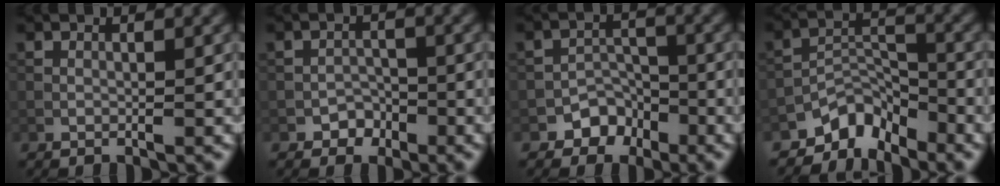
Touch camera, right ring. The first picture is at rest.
{"total": 1.9, "force": [-1.2, 1.4, 0.3], "torque": [0.003, 0.009, -0.021]}
{"total": 3.1, "force": [-2.1, 2.1, 0.6], "torque": [0.007, 0.012, -0.033]}
{"total": 4.6, "force": [-3.9, 2.1, 1.4], "torque": [-0.008, 0.006, -0.078]}